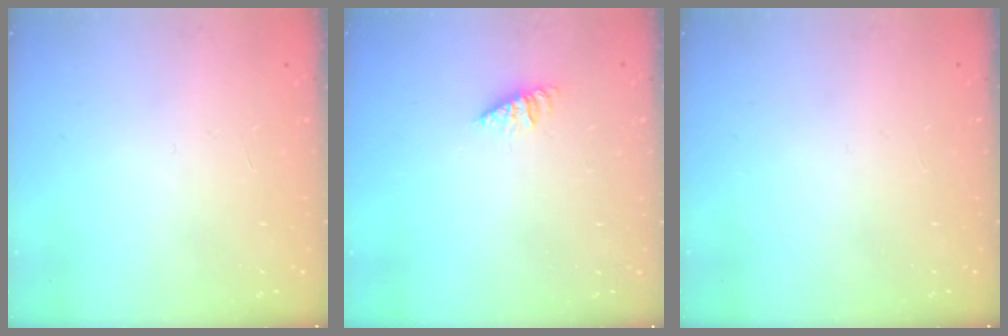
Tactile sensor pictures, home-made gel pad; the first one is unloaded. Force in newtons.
{"total": 1.3, "press": 1.3, "slide": 0.2}
{"total": 0.0}